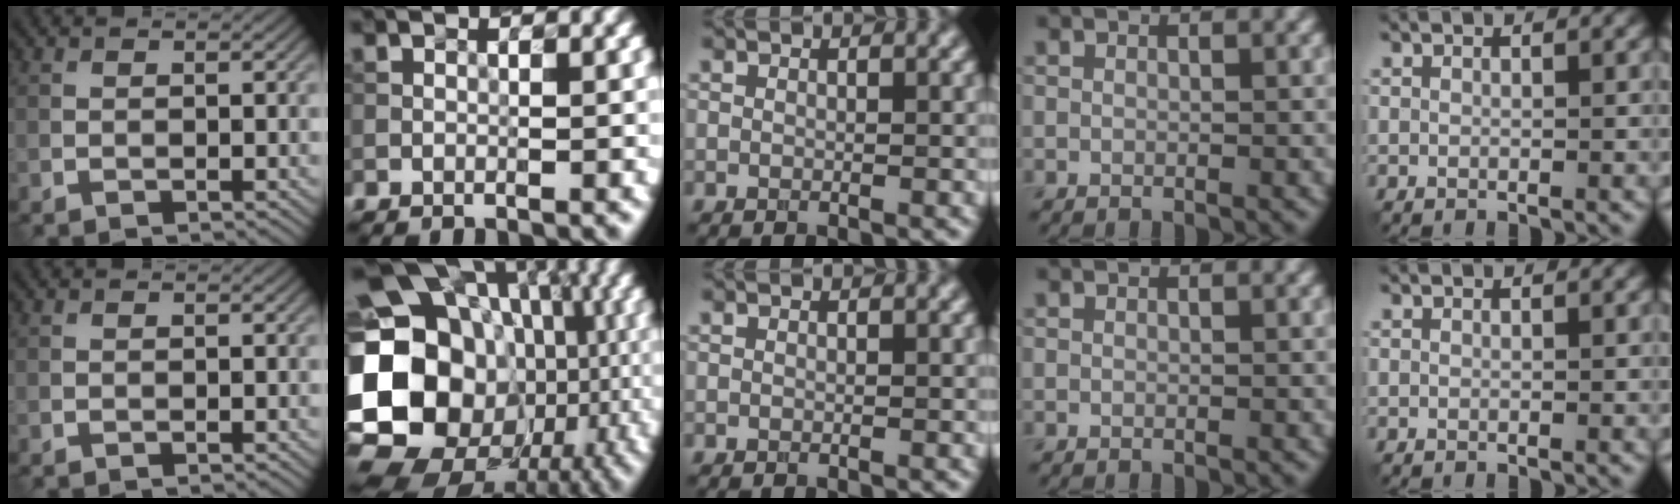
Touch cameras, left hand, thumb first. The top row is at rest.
{"index": {"total": 22.6, "force": [-1.5, 19.3, 11.6], "torque": [-0.213, 0.014, -0.051]}}